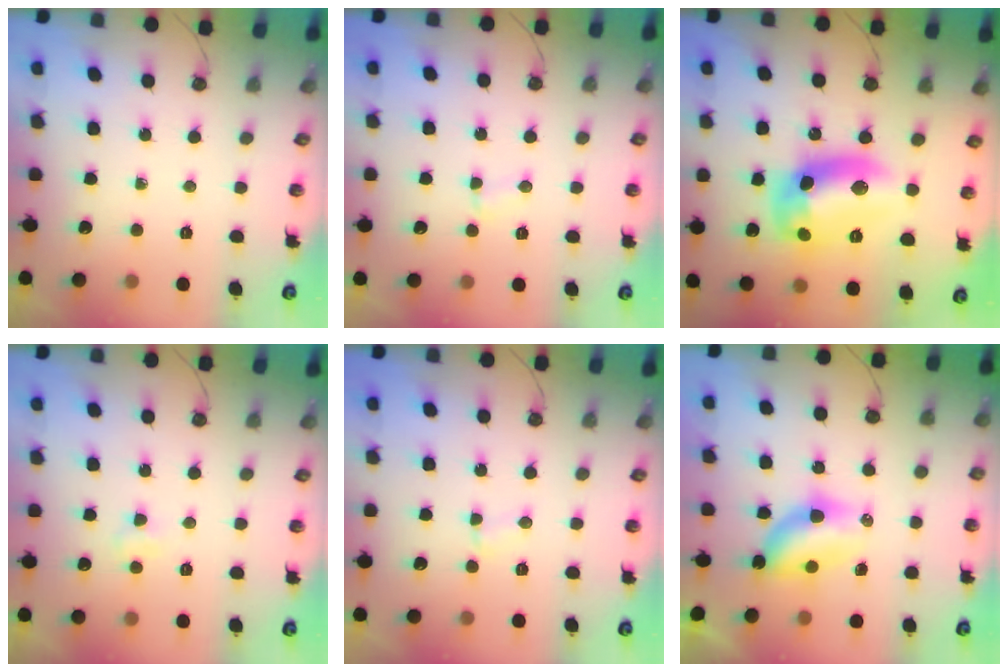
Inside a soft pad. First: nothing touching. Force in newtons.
{"total": 2.8, "press": 2.8, "slide": 0.3}
{"total": 16.6, "press": 16.6, "slide": 1.0}
{"total": 3.6, "press": 2.7, "slide": 2.3}
{"total": 2.8, "press": 2.8, "slide": 0.3}
{"total": 7.8, "press": 7.0, "slide": 3.5}